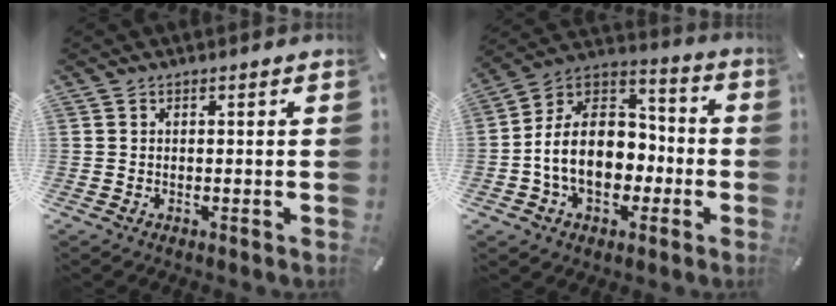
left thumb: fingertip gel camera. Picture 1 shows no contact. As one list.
[{"total": 15.6, "force": [-3.6, 12.0, 9.1], "torque": [-0.184, 0.011, -0.068]}]